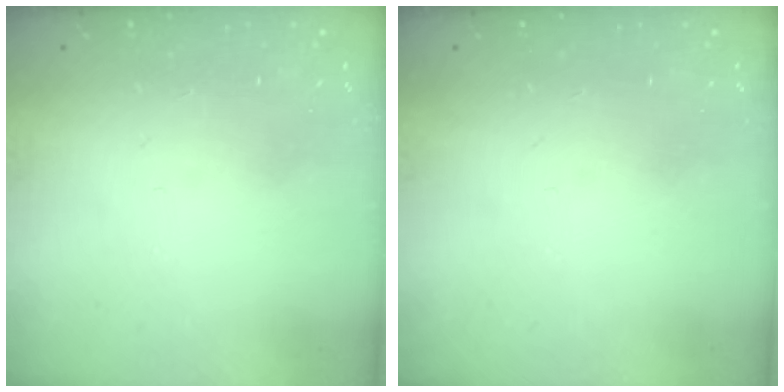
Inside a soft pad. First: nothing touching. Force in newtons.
{"total": 0.0}